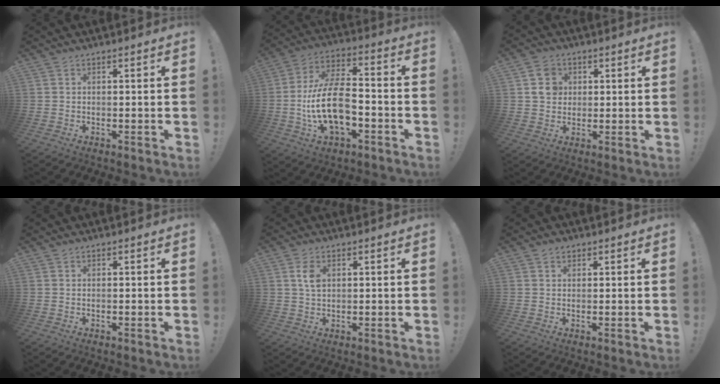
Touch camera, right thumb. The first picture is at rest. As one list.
[{"total": 18.3, "force": [-4.3, 9.9, 14.8], "torque": [-0.273, 0.018, -0.073]}, {"total": 7.2, "force": [2.4, 6.3, 2.7], "torque": [-0.042, 0.001, 0.048]}, {"total": 0.0}, {"total": 4.3, "force": [1.4, 2.5, 3.2], "torque": [-0.054, 0.000, 0.024]}, {"total": 1.6, "force": [1.2, 1.0, 0.5], "torque": [-0.008, -0.001, 0.022]}]